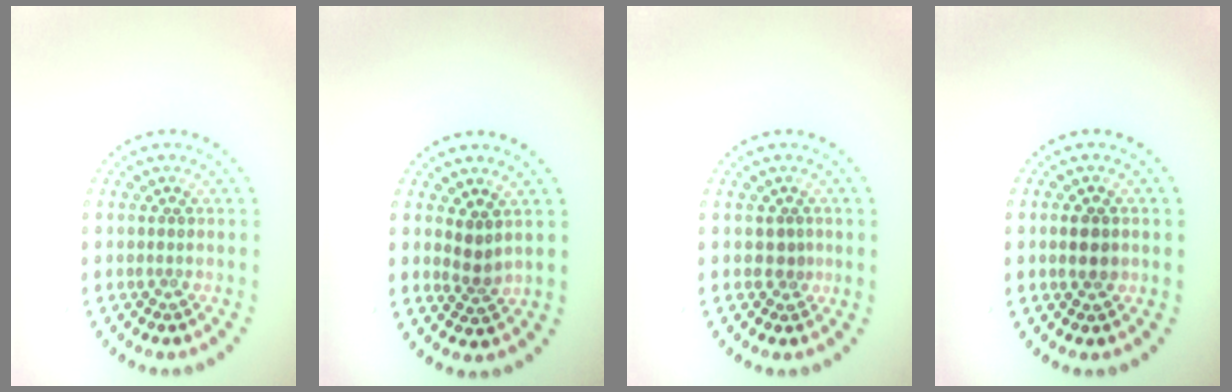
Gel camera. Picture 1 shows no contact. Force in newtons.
{"total": 1.6, "press": 1.3, "slide": 0.9}
{"total": 1.2, "press": 1.0, "slide": 0.7}
{"total": 2.2, "press": 2.2, "slide": 0.2}